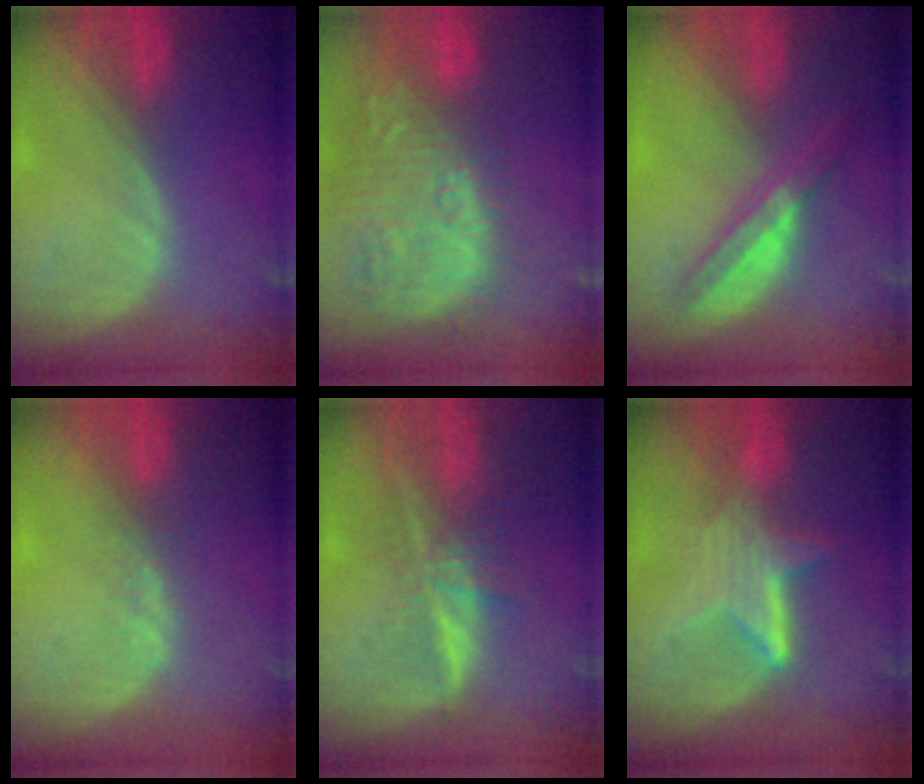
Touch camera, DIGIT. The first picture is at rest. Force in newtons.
{"total": 15.4, "press": 13.0, "slide": 8.2}
{"total": 5.7, "press": 5.3, "slide": 2.0}
{"total": 1.7, "press": 1.4, "slide": 0.9}
{"total": 6.9, "press": 5.8, "slide": 3.6}
{"total": 6.6, "press": 5.9, "slide": 3.1}